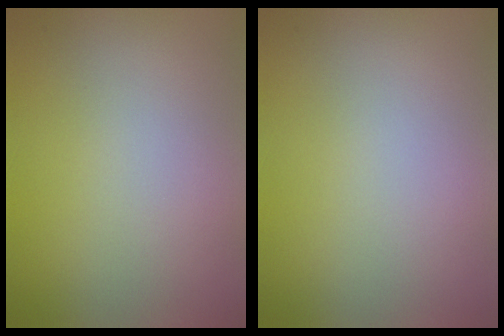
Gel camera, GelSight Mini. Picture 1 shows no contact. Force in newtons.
{"total": 0.0}